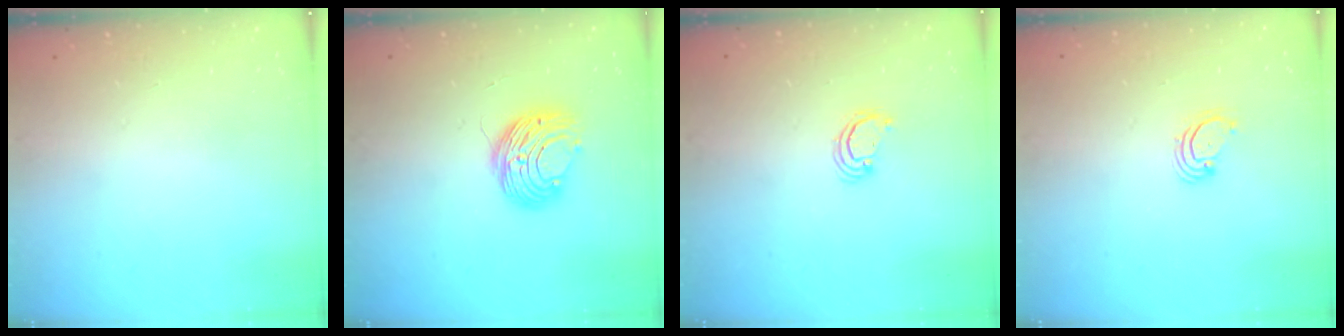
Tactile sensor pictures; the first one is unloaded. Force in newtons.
{"total": 10.0, "press": 10.0, "slide": 0.7}
{"total": 2.4, "press": 2.4, "slide": 0.3}
{"total": 3.0, "press": 3.0, "slide": 0.3}